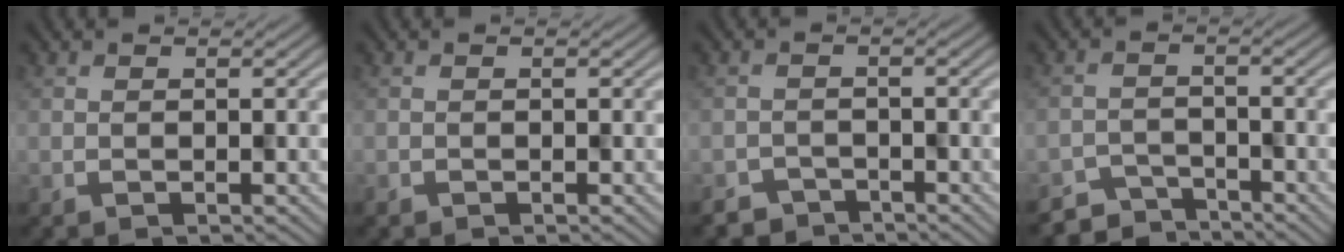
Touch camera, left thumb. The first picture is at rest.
{"total": 0.6, "force": [-0.5, 0.2, -0.2], "torque": [0.003, -0.004, -0.008]}
{"total": 2.9, "force": [-2.7, 1.0, -0.4], "torque": [0.011, -0.004, -0.043]}
{"total": 3.8, "force": [-3.6, 1.2, 0.1], "torque": [0.001, -0.008, -0.061]}